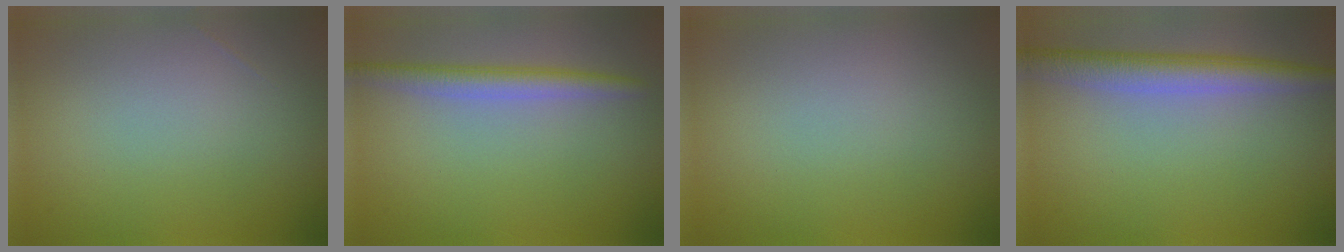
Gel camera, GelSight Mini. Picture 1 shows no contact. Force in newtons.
{"total": 2.7, "press": 2.7, "slide": 0.2}
{"total": 0.0}
{"total": 4.3, "press": 4.3, "slide": 0.1}